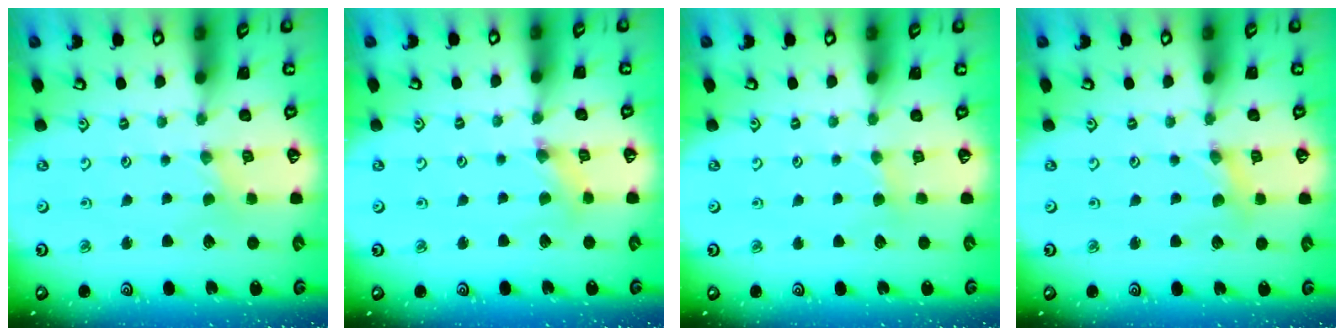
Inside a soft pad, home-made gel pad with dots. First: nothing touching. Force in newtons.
{"total": 2.0, "press": 2.0, "slide": 0.3}
{"total": 2.8, "press": 2.7, "slide": 0.4}
{"total": 1.5, "press": 1.5, "slide": 0.0}